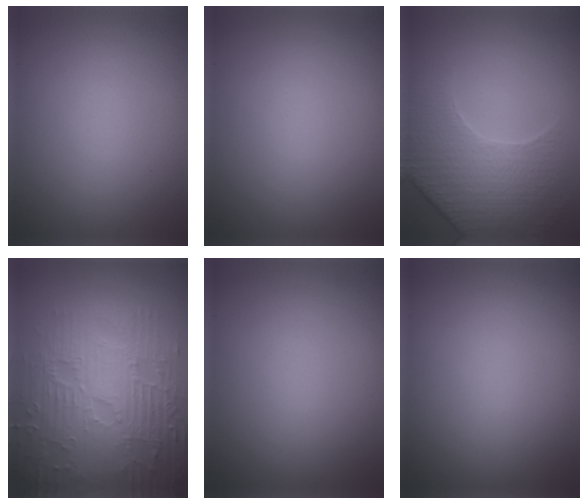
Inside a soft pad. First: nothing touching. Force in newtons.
{"total": 0.0}
{"total": 4.4, "press": 4.3, "slide": 1.1}
{"total": 9.3, "press": 6.8, "slide": 6.3}
{"total": 0.0}
{"total": 0.0}